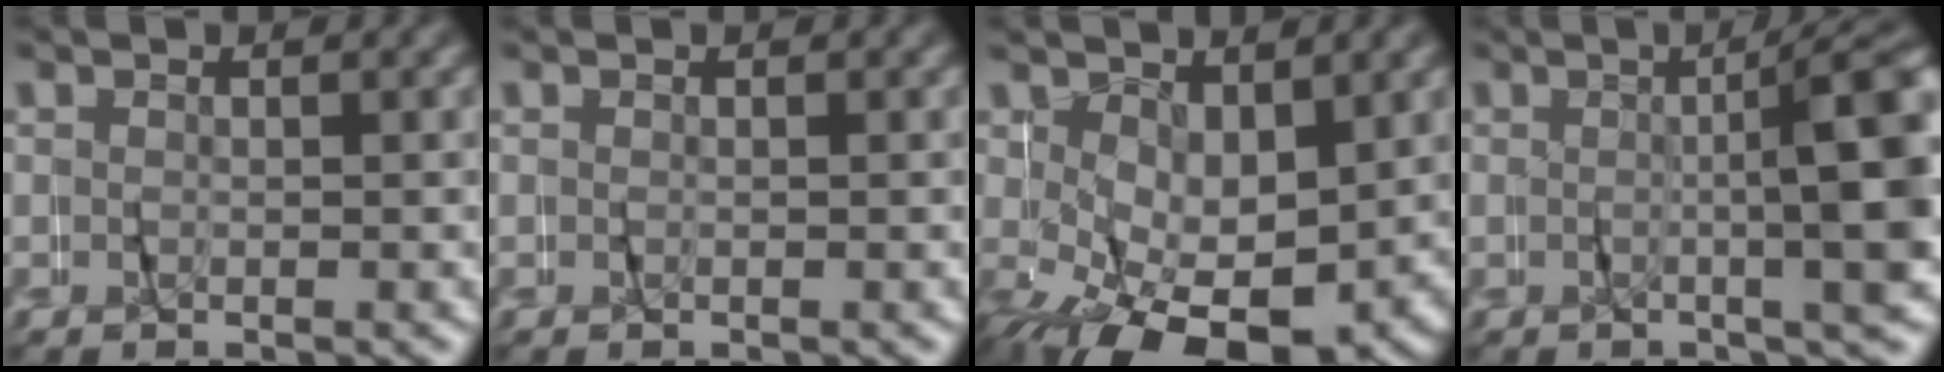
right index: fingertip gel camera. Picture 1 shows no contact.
{"total": 0.0}
{"total": 9.3, "force": [-2.5, 4.9, 7.5], "torque": [-0.134, -0.051, -0.006]}
{"total": 8.1, "force": [-0.6, 1.2, 8.0], "torque": [-0.078, 0.021, -0.011]}